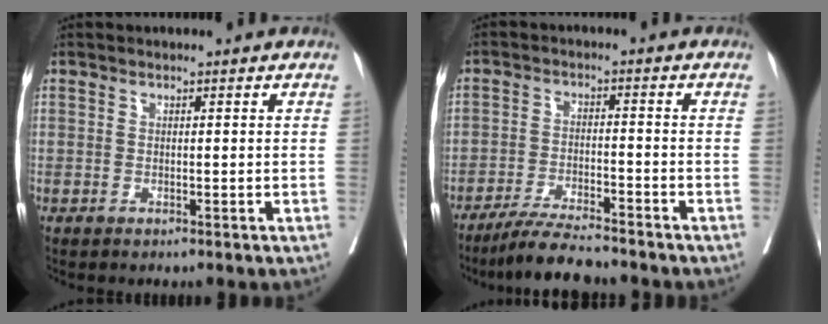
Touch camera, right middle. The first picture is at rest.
{"total": 7.8, "force": [-7.0, 0.3, 3.4], "torque": [-0.056, -0.020, -0.125]}